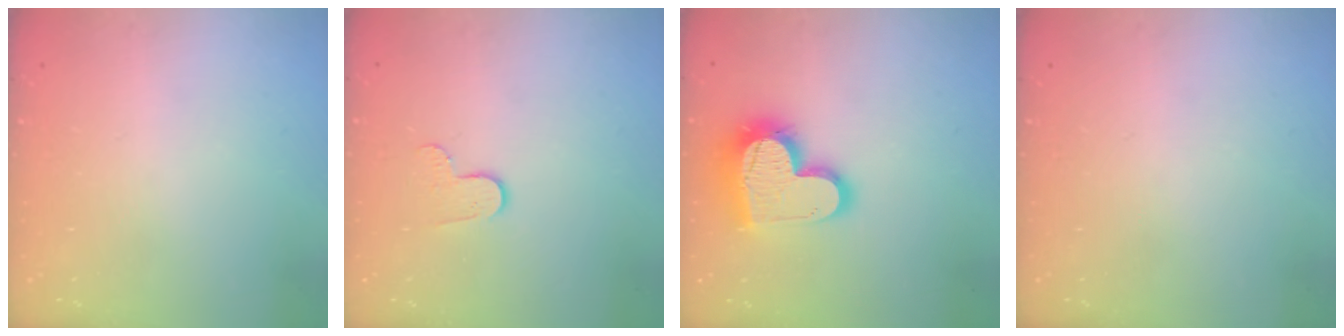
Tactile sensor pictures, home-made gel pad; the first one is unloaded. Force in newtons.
{"total": 6.2, "press": 6.1, "slide": 0.5}
{"total": 17.7, "press": 17.6, "slide": 1.5}
{"total": 0.0}